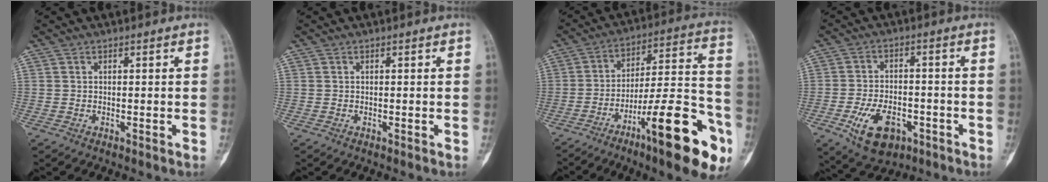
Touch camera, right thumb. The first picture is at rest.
{"total": 0.0}
{"total": 22.9, "force": [-11.2, 5.2, 19.3], "torque": [-0.262, 0.071, -0.168]}
{"total": 10.5, "force": [-4.5, 6.2, 7.1], "torque": [-0.110, 0.018, -0.066]}